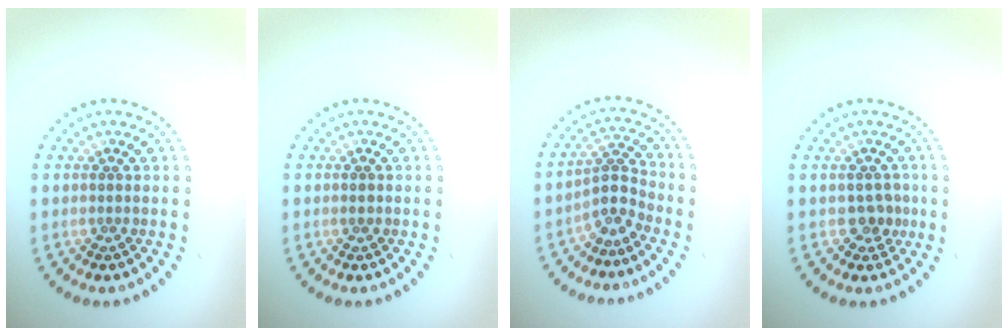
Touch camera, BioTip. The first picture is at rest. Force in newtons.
{"total": 0.6, "press": 0.6, "slide": 0.1}
{"total": 2.5, "press": 1.8, "slide": 1.8}
{"total": 1.7, "press": 1.5, "slide": 0.8}